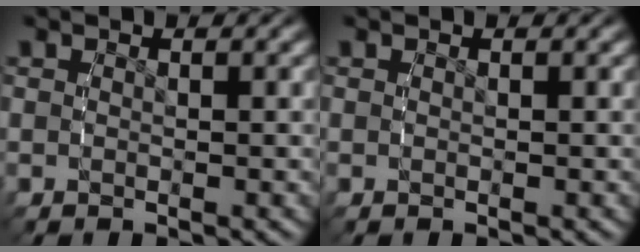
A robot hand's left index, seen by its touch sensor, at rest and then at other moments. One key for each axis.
{"total": 0.0}